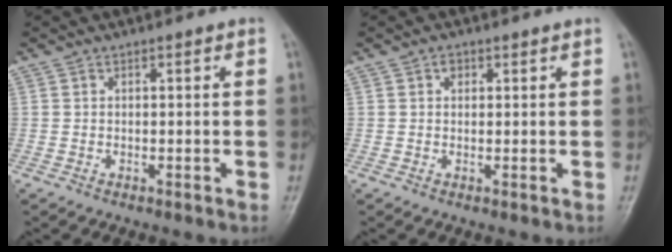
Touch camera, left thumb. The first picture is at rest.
{"total": 1.4, "force": [0.7, 0.9, 0.7], "torque": [-0.001, -0.001, 0.008]}